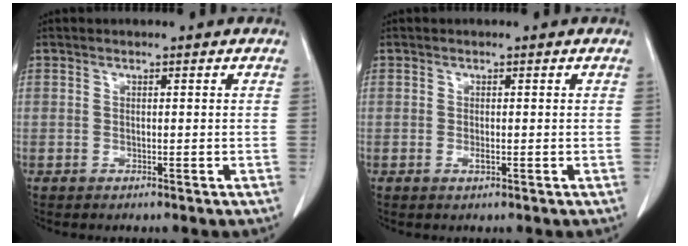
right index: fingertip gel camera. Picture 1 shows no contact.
{"total": 1.3, "force": [-0.4, 0.7, 1.1], "torque": [-0.021, -0.001, -0.003]}